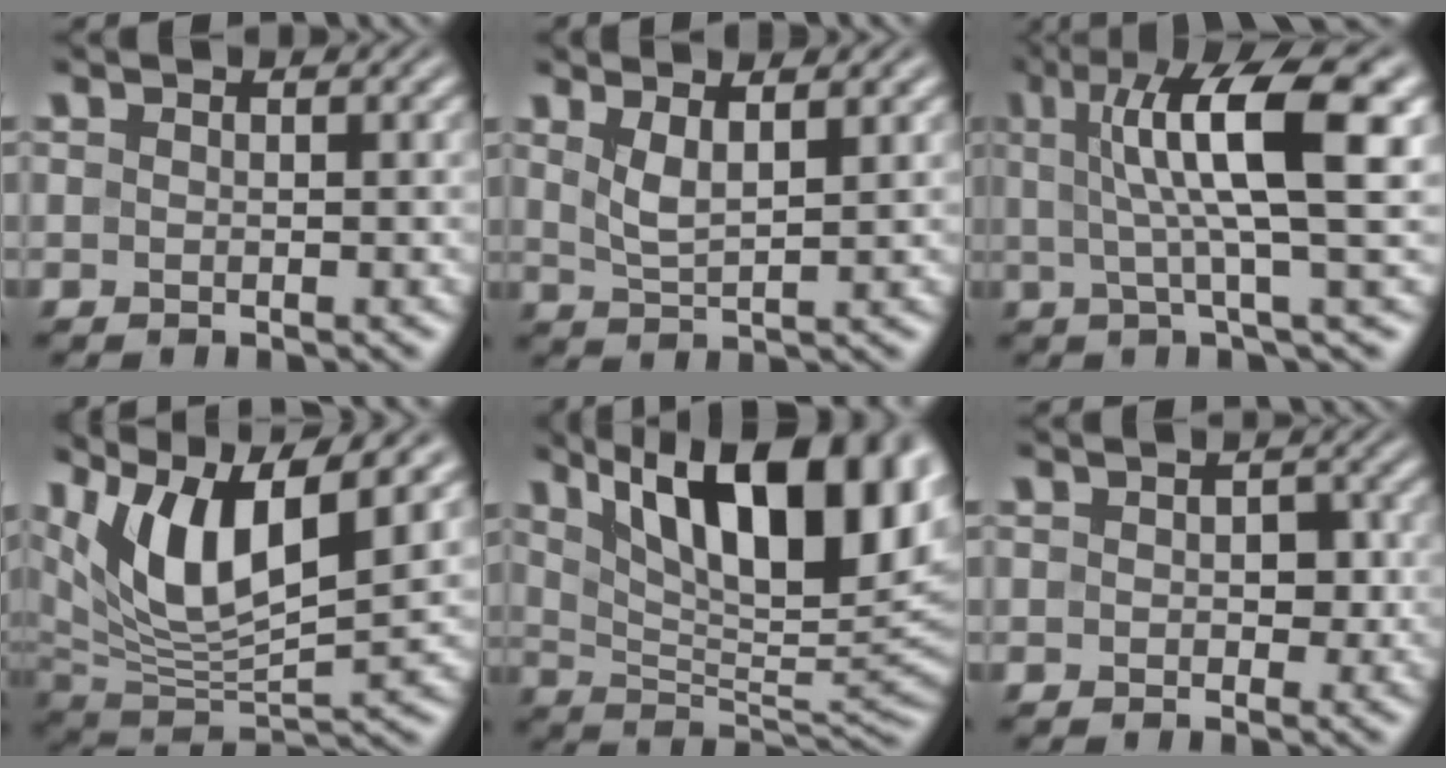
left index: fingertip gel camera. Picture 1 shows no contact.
{"total": 3.0, "force": [1.7, 0.8, 2.4], "torque": [-0.046, -0.005, 0.034]}
{"total": 9.6, "force": [2.2, 1.8, 9.1], "torque": [-0.133, 0.006, 0.036]}
{"total": 10.2, "force": [5.0, 3.6, 8.2], "torque": [-0.159, -0.002, 0.092]}
{"total": 15.2, "force": [7.0, 6.2, 12.0], "torque": [-0.170, 0.015, 0.117]}
{"total": 1.7, "force": [0.0, 1.2, 1.2], "torque": [-0.017, -0.001, -0.003]}